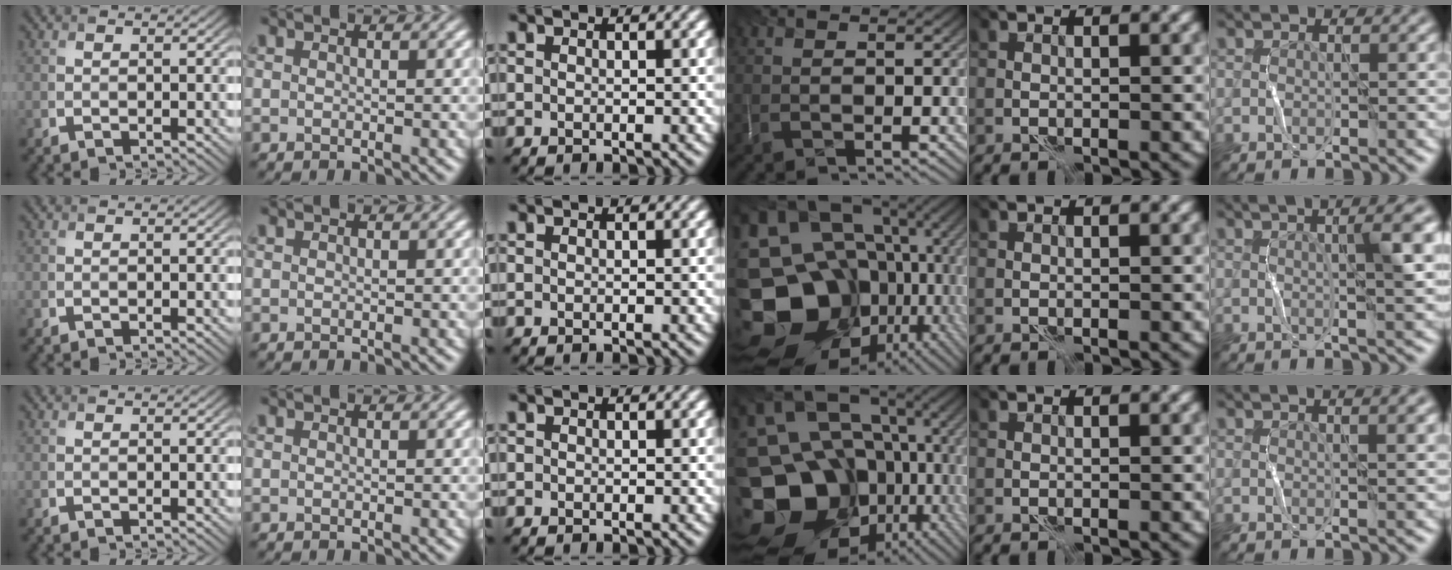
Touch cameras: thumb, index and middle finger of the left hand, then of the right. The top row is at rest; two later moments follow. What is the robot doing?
{"motion": "fold", "object": "bubble wrap"}